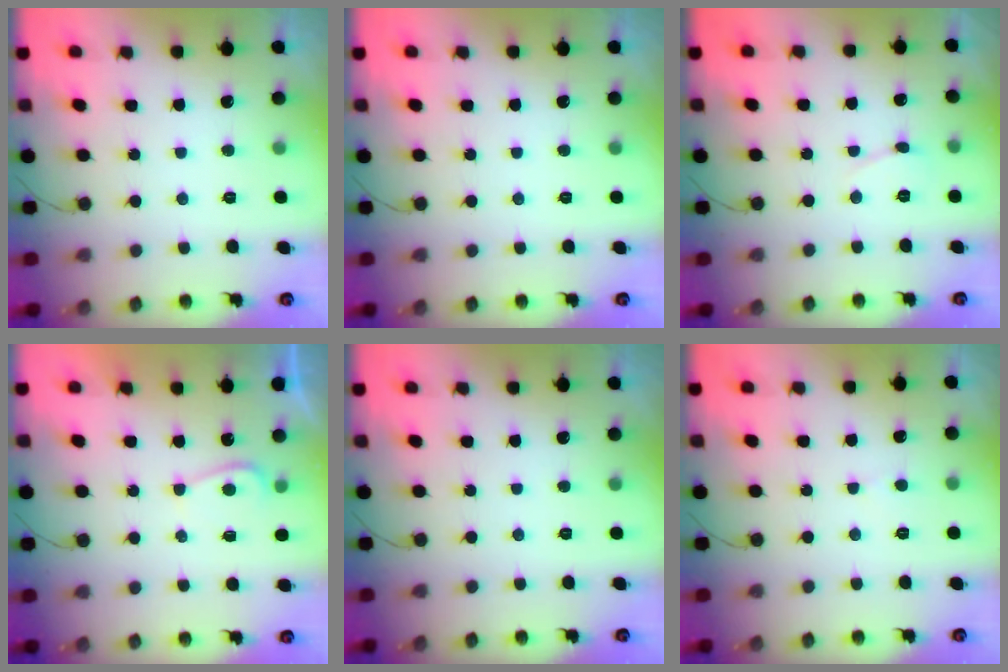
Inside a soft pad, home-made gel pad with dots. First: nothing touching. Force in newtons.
{"total": 0.0}
{"total": 3.6, "press": 3.6, "slide": 0.3}
{"total": 3.3, "press": 3.2, "slide": 0.5}
{"total": 0.0}
{"total": 2.9, "press": 2.9, "slide": 0.4}